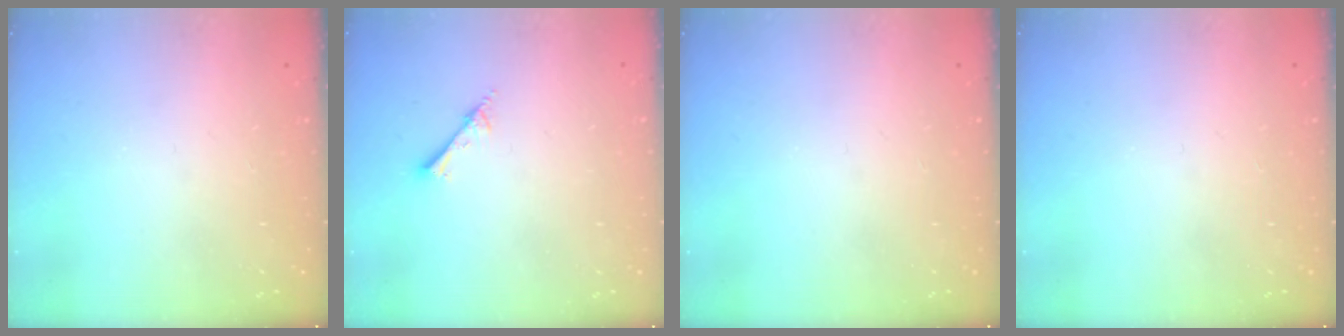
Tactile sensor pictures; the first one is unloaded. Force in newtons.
{"total": 2.2, "press": 2.2, "slide": 0.3}
{"total": 0.0}
{"total": 0.0}